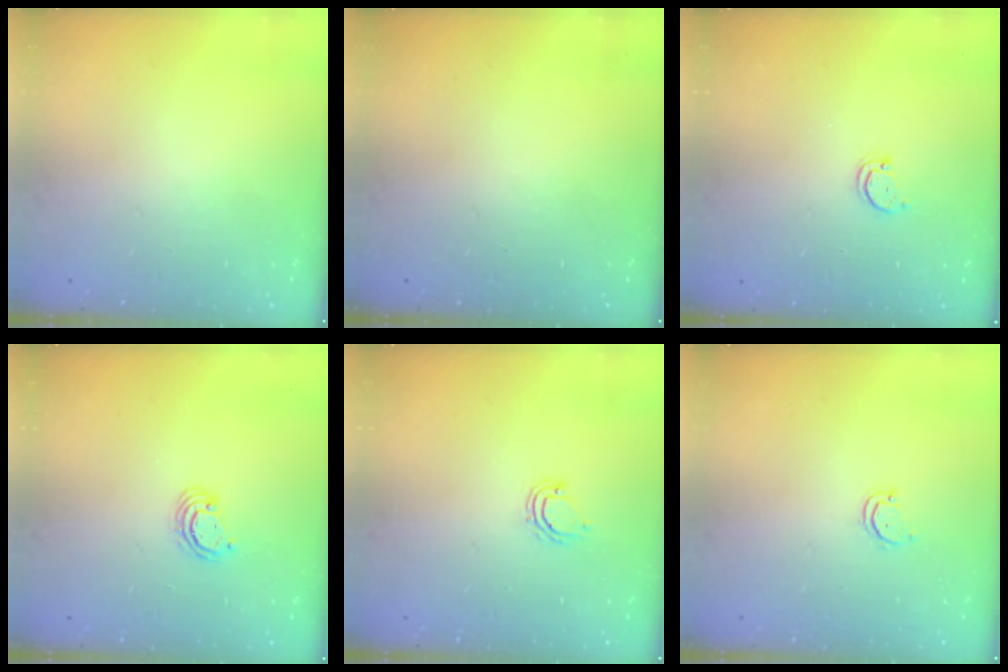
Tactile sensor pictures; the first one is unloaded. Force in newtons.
{"total": 0.0}
{"total": 2.8, "press": 2.7, "slide": 0.3}
{"total": 2.5, "press": 2.5, "slide": 0.2}
{"total": 5.0, "press": 5.0, "slide": 0.2}
{"total": 2.6, "press": 2.6, "slide": 0.2}